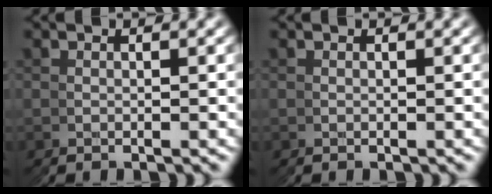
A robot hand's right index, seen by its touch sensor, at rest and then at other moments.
{"total": 0.0}